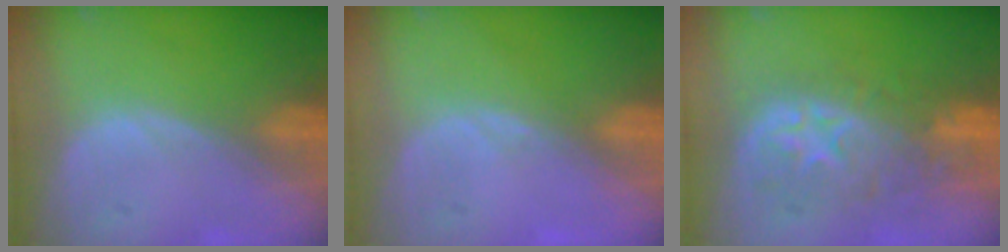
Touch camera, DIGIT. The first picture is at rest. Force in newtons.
{"total": 0.5, "press": 0.5, "slide": 0.2}
{"total": 9.5, "press": 9.0, "slide": 3.1}